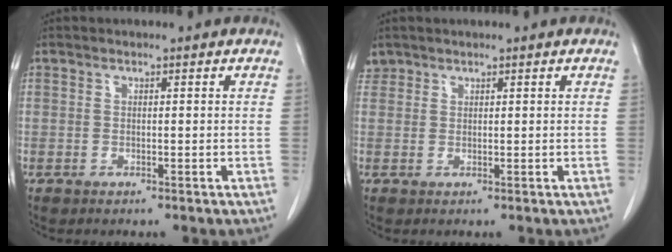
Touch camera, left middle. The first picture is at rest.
{"total": 1.5, "force": [1.2, 0.9, -0.1], "torque": [0.007, 0.012, 0.023]}